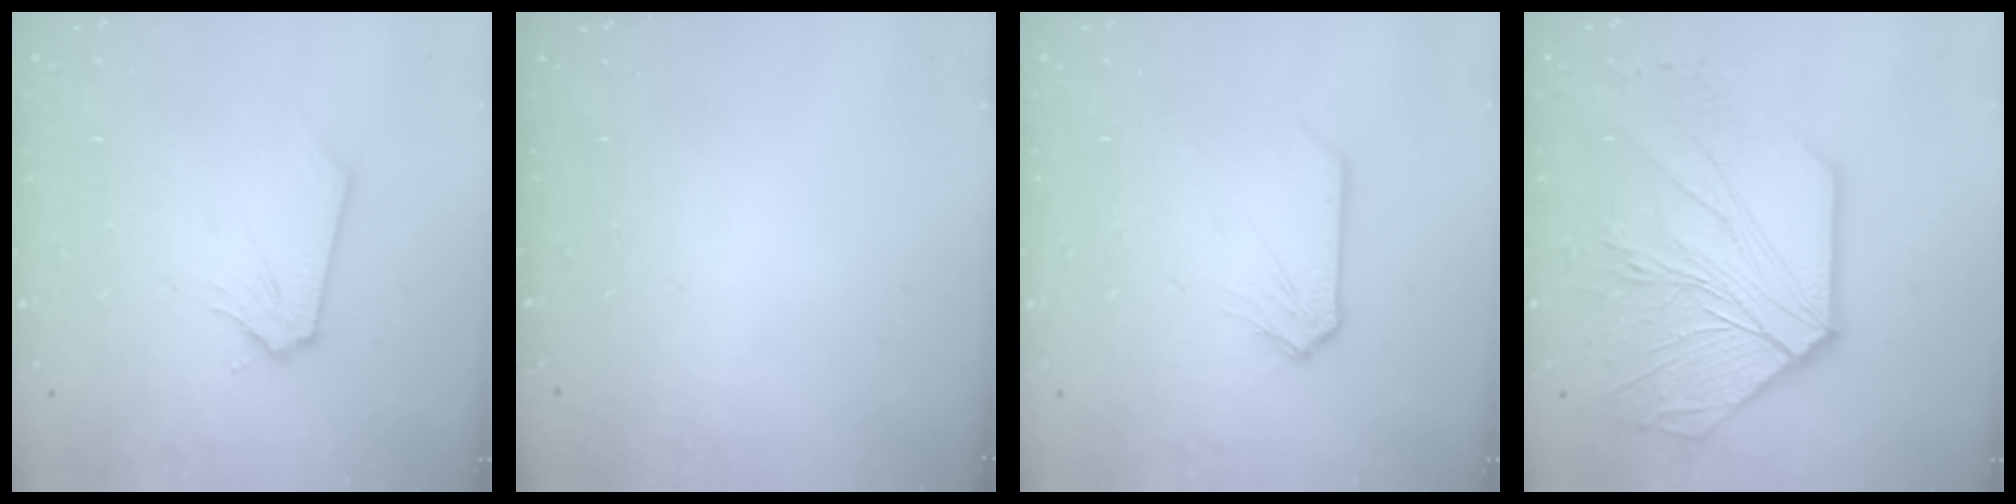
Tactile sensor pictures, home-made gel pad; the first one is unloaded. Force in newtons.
{"total": 0.0}
{"total": 0.5, "press": 0.5, "slide": 0.1}
{"total": 13.6, "press": 13.5, "slide": 1.7}